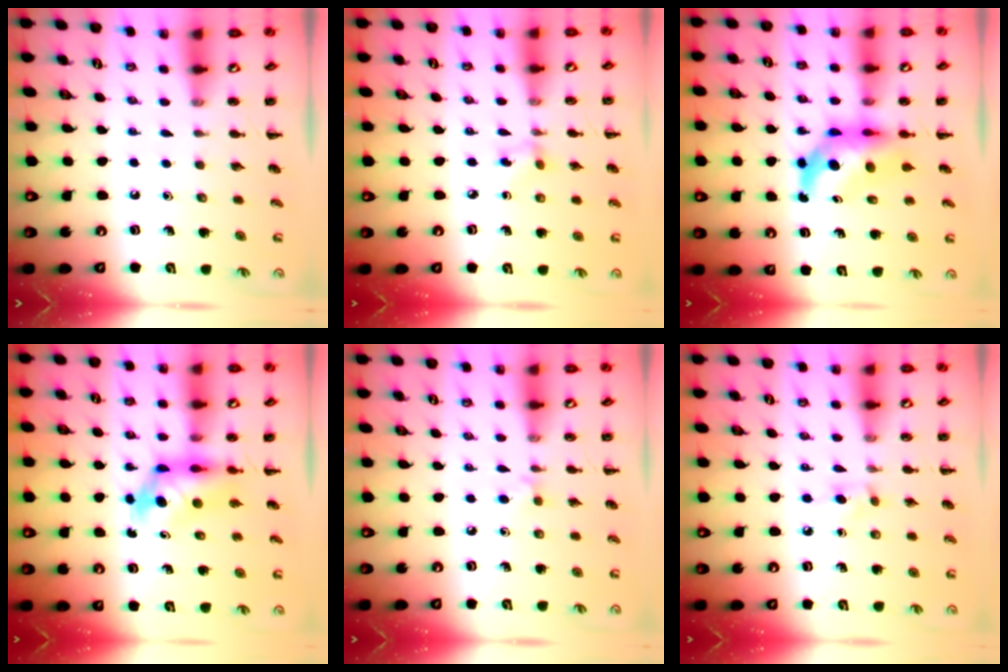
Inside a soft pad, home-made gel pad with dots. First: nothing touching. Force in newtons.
{"total": 4.4, "press": 4.1, "slide": 1.7}
{"total": 6.0, "press": 5.7, "slide": 1.7}
{"total": 5.0, "press": 5.0, "slide": 0.9}
{"total": 4.3, "press": 4.1, "slide": 1.6}
{"total": 3.9, "press": 3.7, "slide": 1.2}